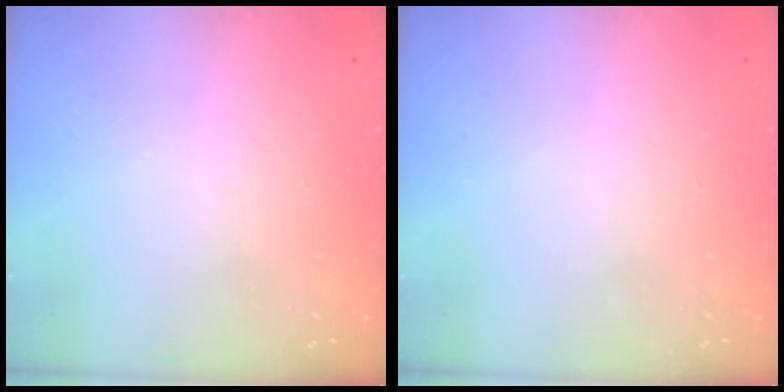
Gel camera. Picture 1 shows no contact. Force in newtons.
{"total": 0.0}